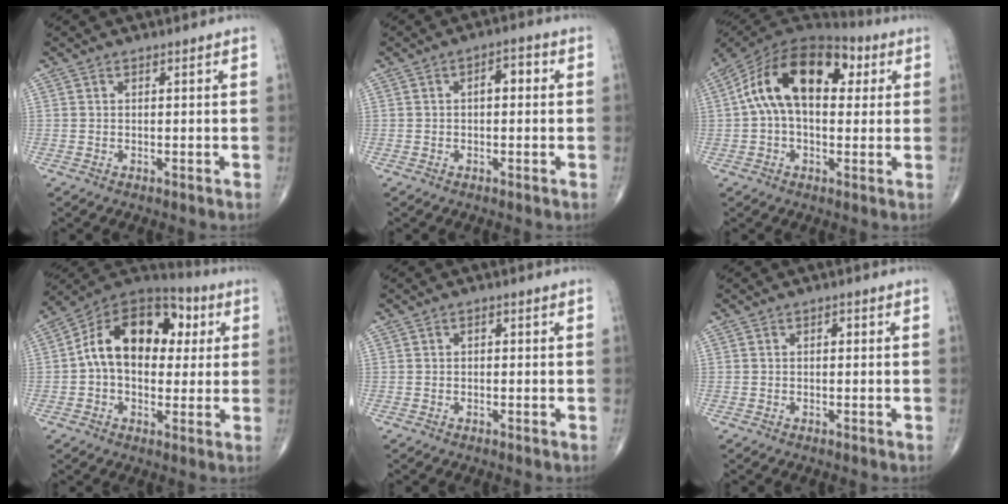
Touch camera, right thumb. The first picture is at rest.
{"total": 3.6, "force": [0.3, 1.9, 3.0], "torque": [-0.034, 0.013, -0.003]}
{"total": 18.6, "force": [4.0, 10.9, 14.5], "torque": [-0.226, 0.037, 0.054]}
{"total": 18.2, "force": [2.6, 12.2, 13.3], "torque": [-0.176, 0.034, 0.033]}
{"total": 0.9, "force": [0.1, 0.6, 0.7], "torque": [-0.005, 0.003, -0.003]}
{"total": 0.9, "force": [0.0, 0.6, 0.7], "torque": [-0.006, 0.002, -0.003]}